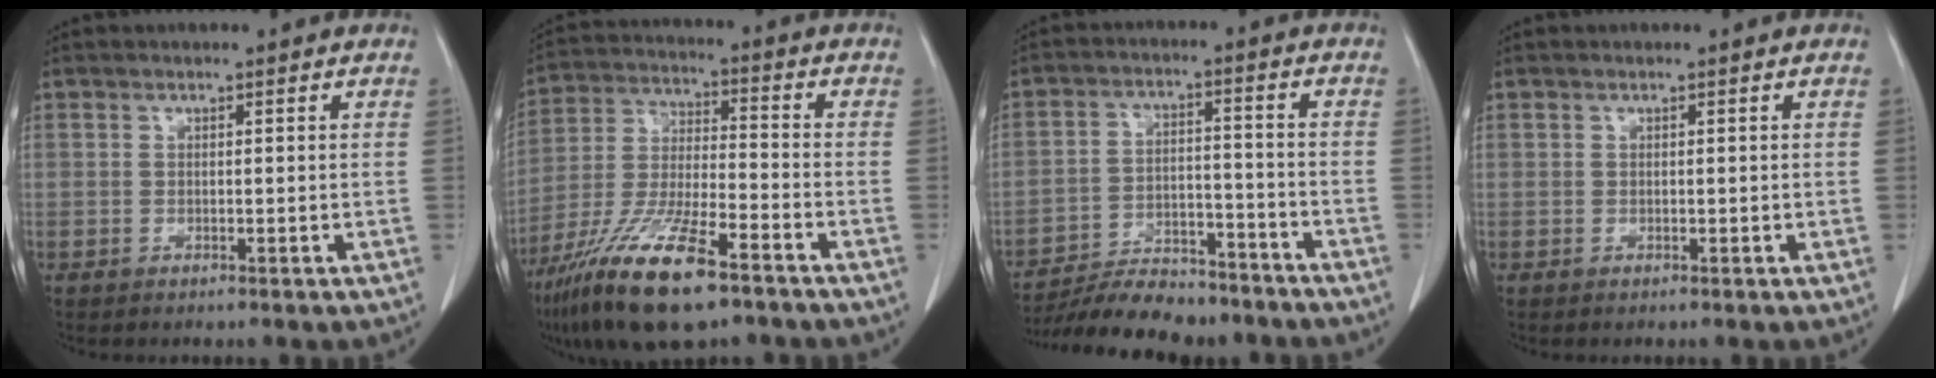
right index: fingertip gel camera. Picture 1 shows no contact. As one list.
[{"total": 16.5, "force": [-10.5, 3.3, 12.3], "torque": [-0.261, -0.035, -0.194]}, {"total": 12.9, "force": [-11.7, 3.4, 4.3], "torque": [-0.061, 0.011, -0.183]}, {"total": 0.0}]